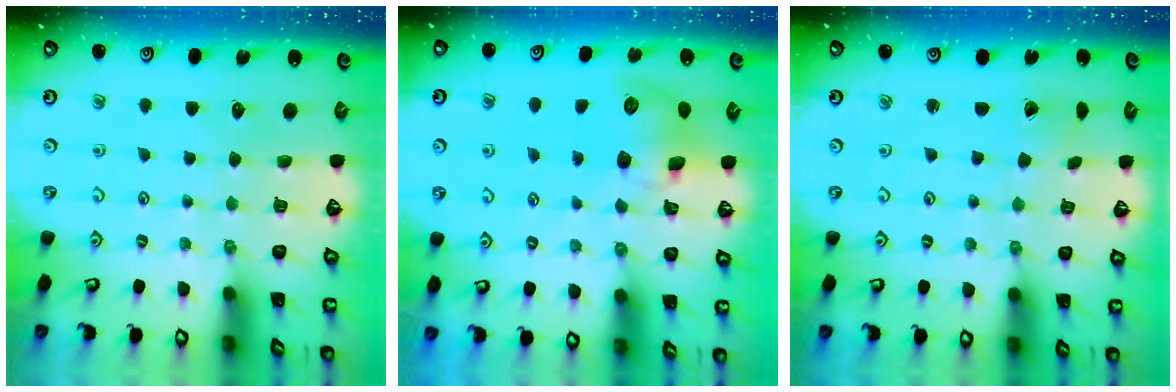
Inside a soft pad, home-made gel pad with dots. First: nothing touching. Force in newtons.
{"total": 9.5, "press": 9.4, "slide": 0.6}
{"total": 0.6, "press": 0.6, "slide": 0.0}